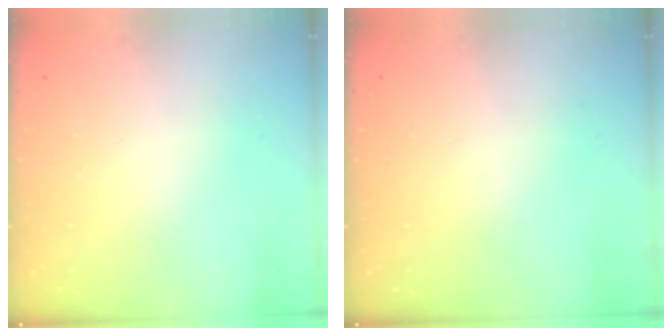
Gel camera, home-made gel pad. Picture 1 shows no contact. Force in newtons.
{"total": 0.0}